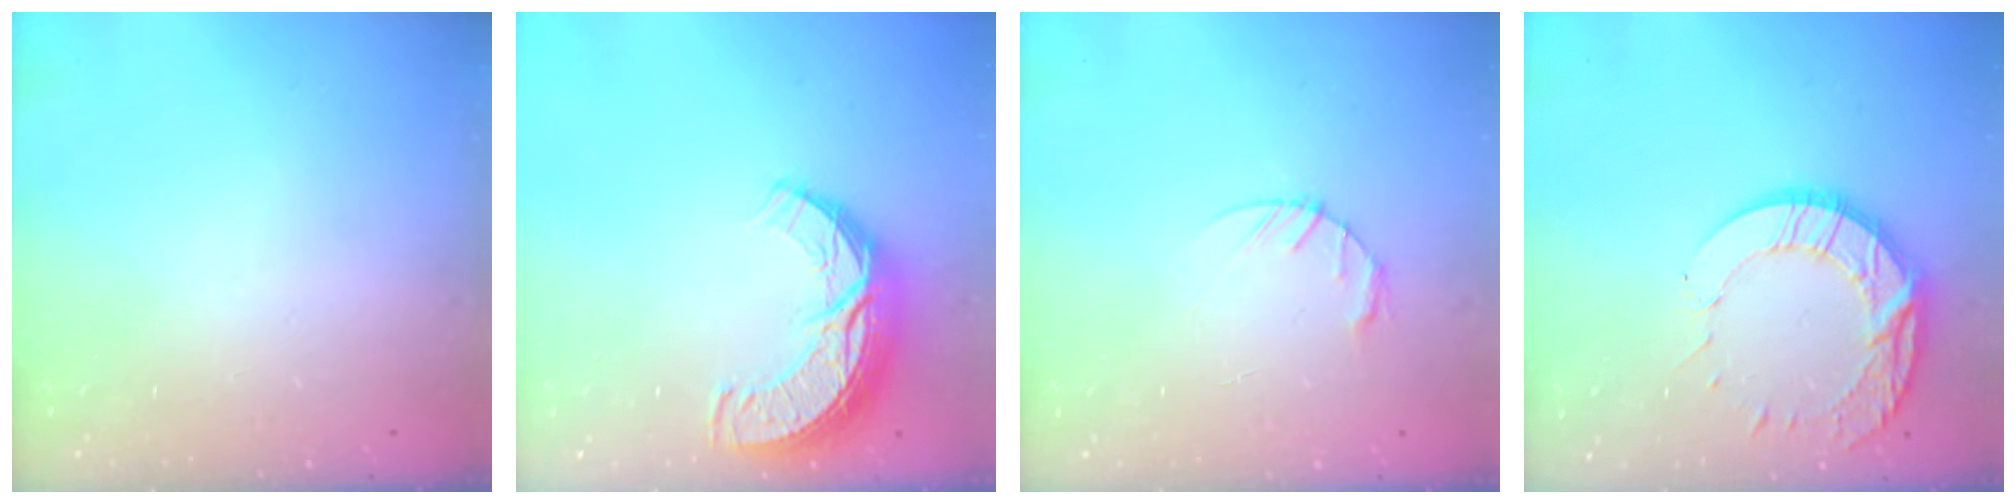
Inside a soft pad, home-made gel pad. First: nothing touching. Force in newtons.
{"total": 11.4, "press": 11.4, "slide": 0.8}
{"total": 3.0, "press": 3.0, "slide": 0.5}
{"total": 13.6, "press": 13.5, "slide": 1.1}